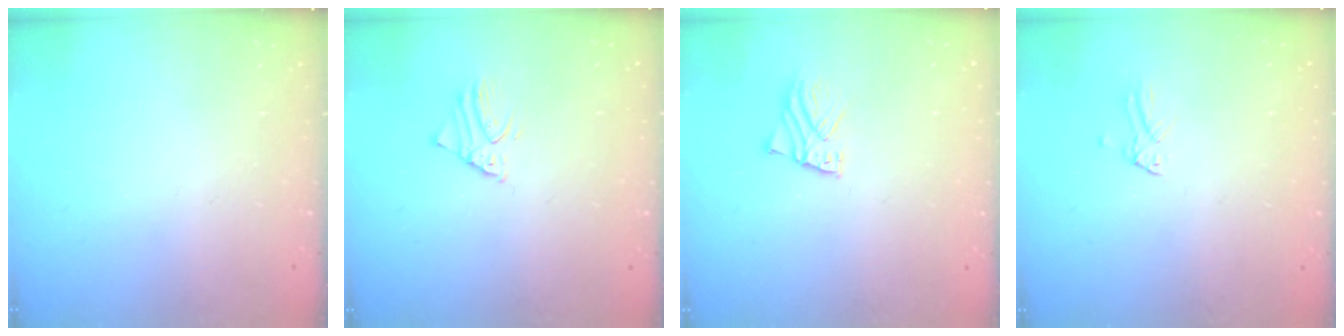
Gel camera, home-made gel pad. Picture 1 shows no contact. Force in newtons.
{"total": 1.7, "press": 1.7, "slide": 0.1}
{"total": 2.2, "press": 2.2, "slide": 0.1}
{"total": 0.0}